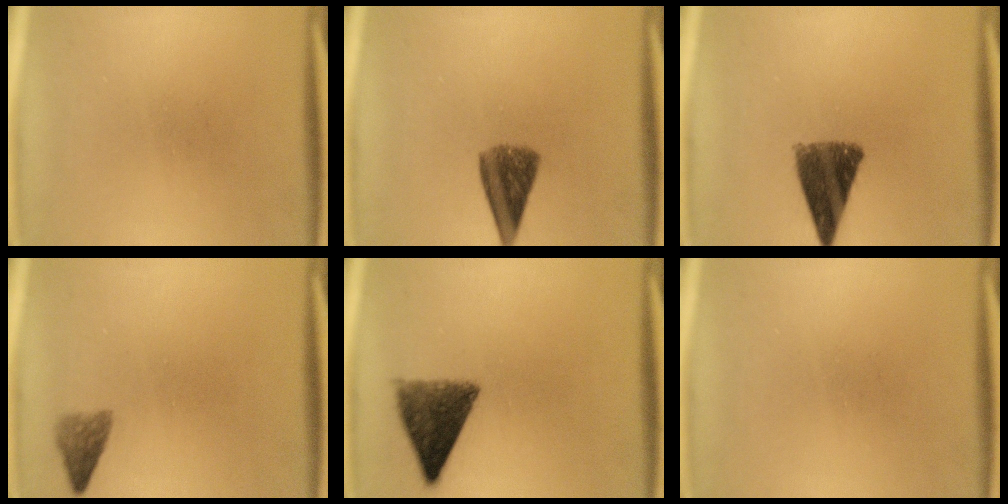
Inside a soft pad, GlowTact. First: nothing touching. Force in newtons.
{"total": 6.9}
{"total": 9.6}
{"total": 2.3}
{"total": 8.8}
{"total": 0.0}